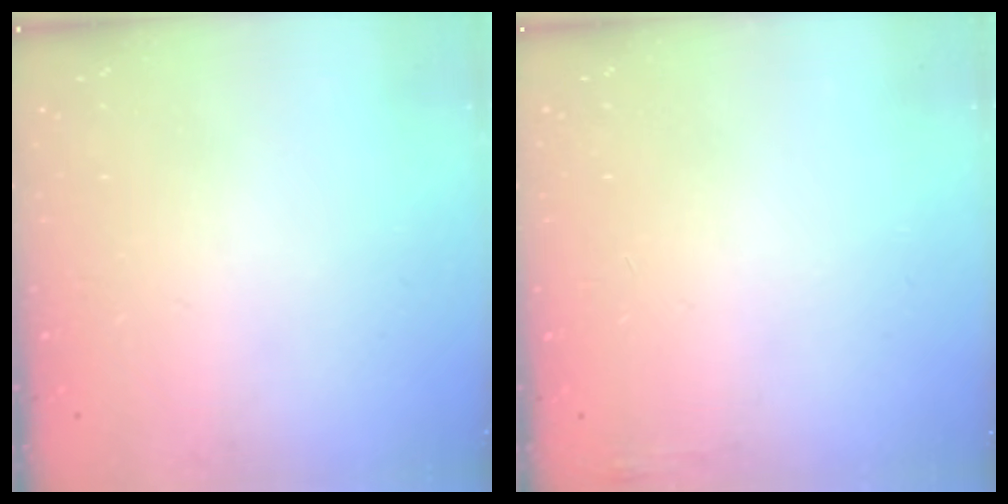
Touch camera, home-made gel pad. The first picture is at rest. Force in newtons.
{"total": 3.5, "press": 3.1, "slide": 1.6}